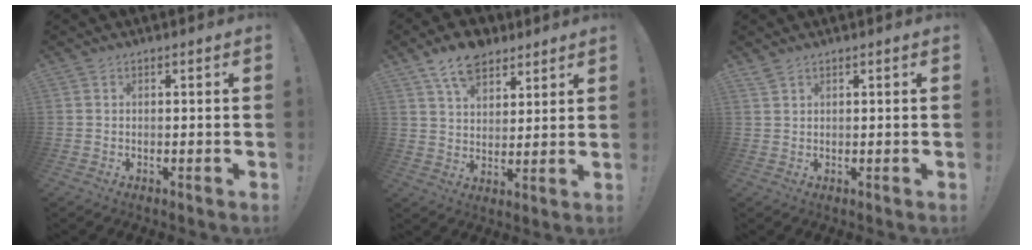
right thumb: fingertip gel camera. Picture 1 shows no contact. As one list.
[{"total": 10.6, "force": [7.4, 6.1, 4.6], "torque": [-0.079, -0.038, 0.140]}, {"total": 1.5, "force": [1.2, 0.3, 0.8], "torque": [-0.020, 0.000, 0.024]}]